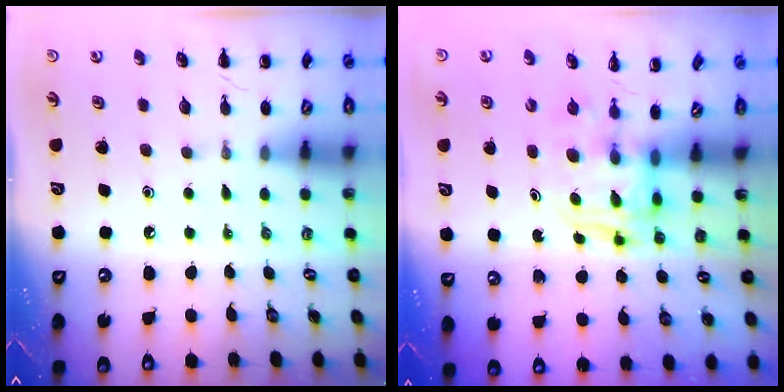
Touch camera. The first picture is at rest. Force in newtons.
{"total": 2.7, "press": 2.7, "slide": 0.2}